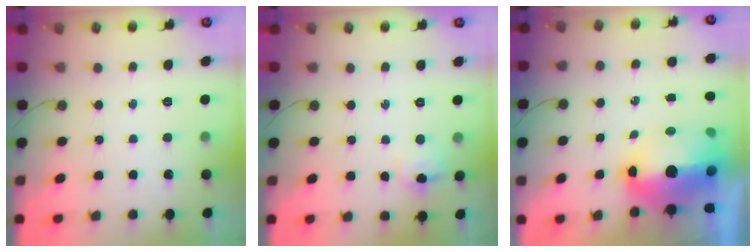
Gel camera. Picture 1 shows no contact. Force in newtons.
{"total": 4.8, "press": 4.6, "slide": 1.2}
{"total": 15.2, "press": 13.3, "slide": 7.4}